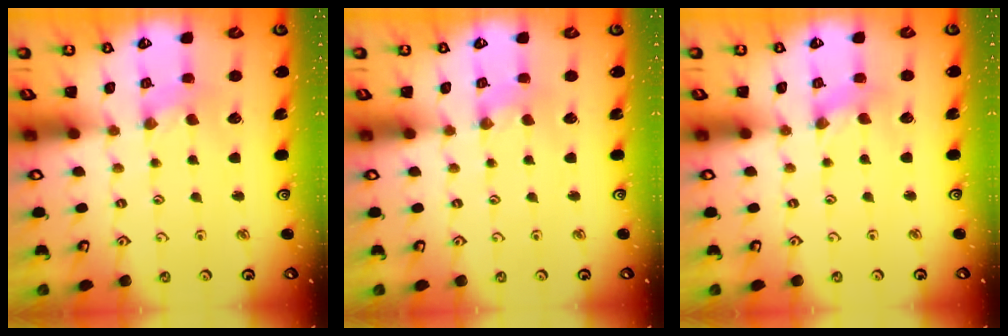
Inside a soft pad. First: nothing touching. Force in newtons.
{"total": 0.9, "press": 0.9, "slide": 0.2}
{"total": 0.0}